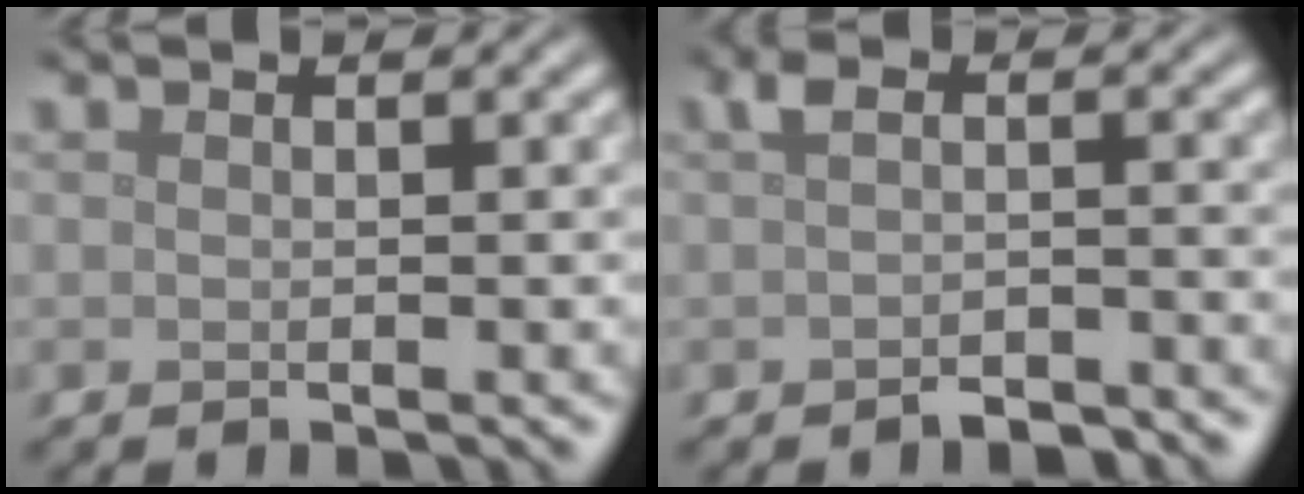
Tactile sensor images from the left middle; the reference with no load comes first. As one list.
[{"total": 2.6, "force": [-1.3, 1.3, 1.8], "torque": [-0.031, -0.002, -0.026]}]